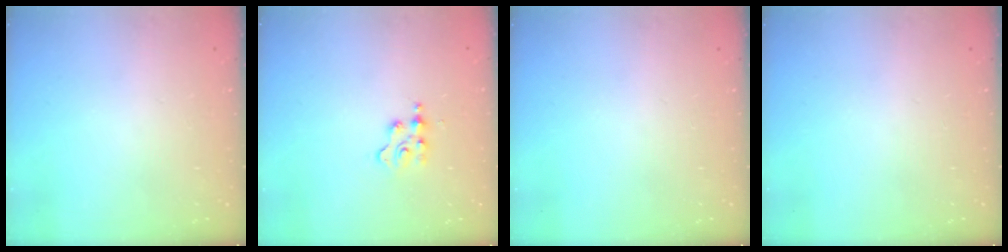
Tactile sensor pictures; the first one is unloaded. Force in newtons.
{"total": 2.2, "press": 2.1, "slide": 0.3}
{"total": 0.0}
{"total": 0.0}